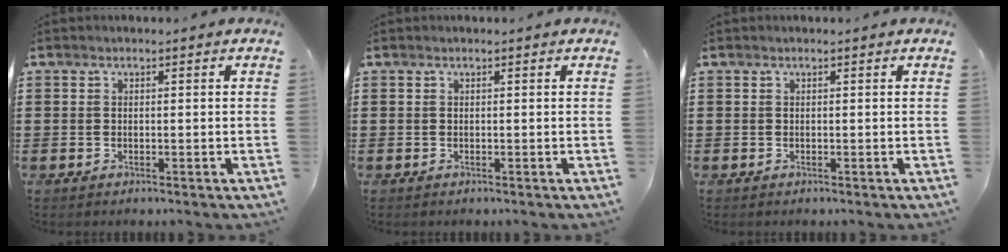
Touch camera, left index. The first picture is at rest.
{"total": 0.0}
{"total": 0.0}